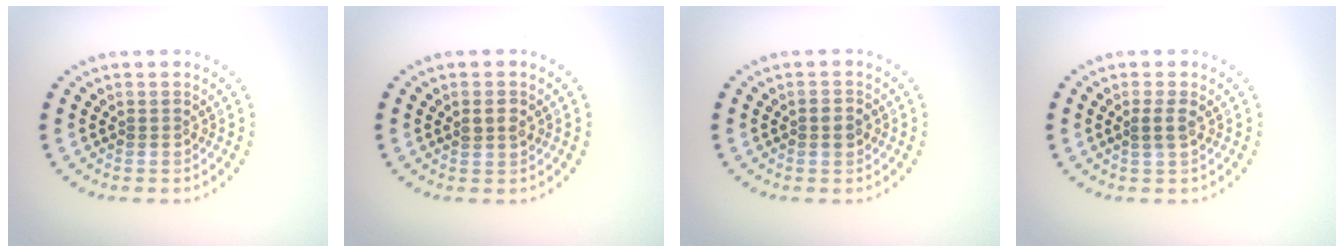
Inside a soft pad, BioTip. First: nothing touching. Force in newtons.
{"total": 1.6, "press": 1.4, "slide": 0.7}
{"total": 1.1, "press": 1.1, "slide": 0.1}
{"total": 1.1, "press": 0.9, "slide": 0.6}